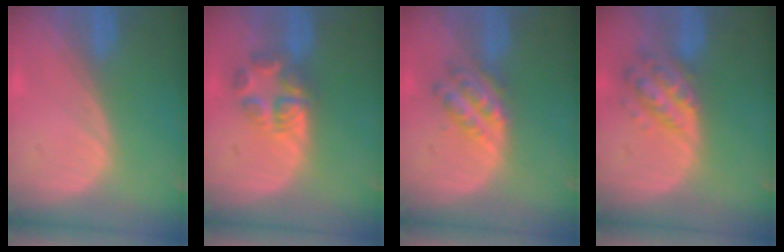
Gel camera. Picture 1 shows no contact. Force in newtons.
{"total": 5.6, "press": 5.5, "slide": 1.1}
{"total": 5.4, "press": 4.9, "slide": 2.2}
{"total": 6.3, "press": 5.7, "slide": 2.7}